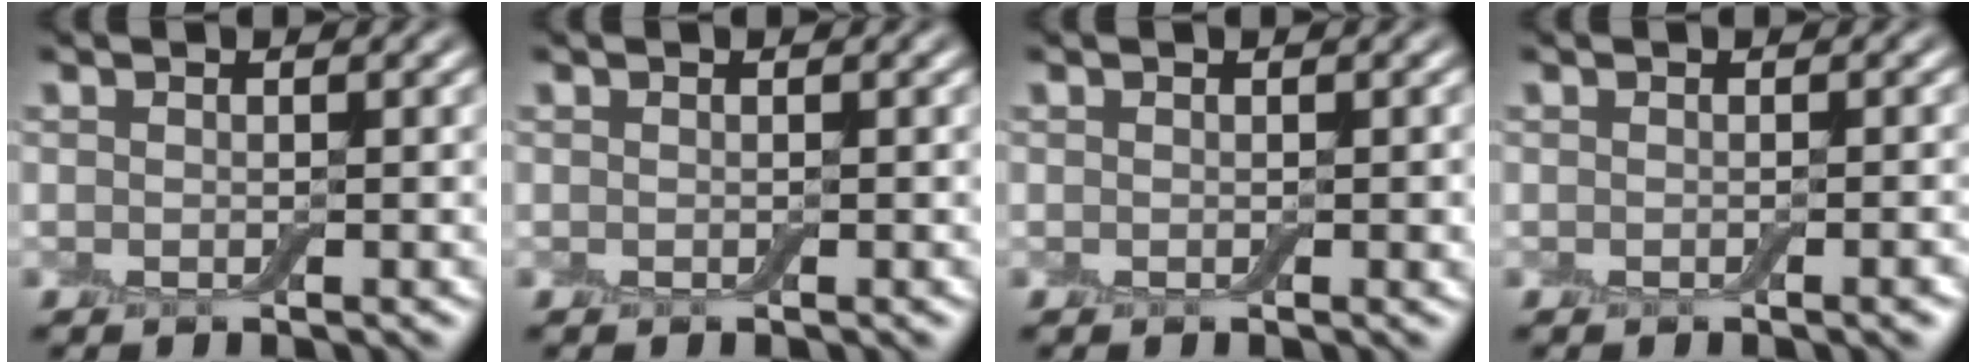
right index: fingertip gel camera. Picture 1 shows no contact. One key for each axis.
{"total": 0.0}
{"total": 0.5, "fx": 0.0, "fy": 0.4, "fz": 0.3, "tx": -0.005, "ty": -0.002, "tz": 0.001}
{"total": 1.2, "fx": -0.4, "fy": 0.2, "fz": 1.1, "tx": -0.010, "ty": 0.001, "tz": -0.007}